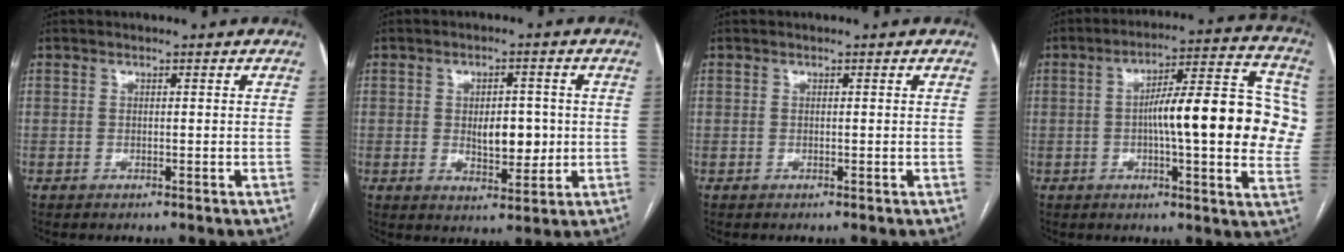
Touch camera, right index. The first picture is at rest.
{"total": 6.1, "force": [-0.1, 2.9, 5.4], "torque": [-0.078, -0.002, 0.006]}
{"total": 0.0}
{"total": 18.9, "force": [0.4, 3.9, 18.5], "torque": [-0.230, 0.035, 0.006]}